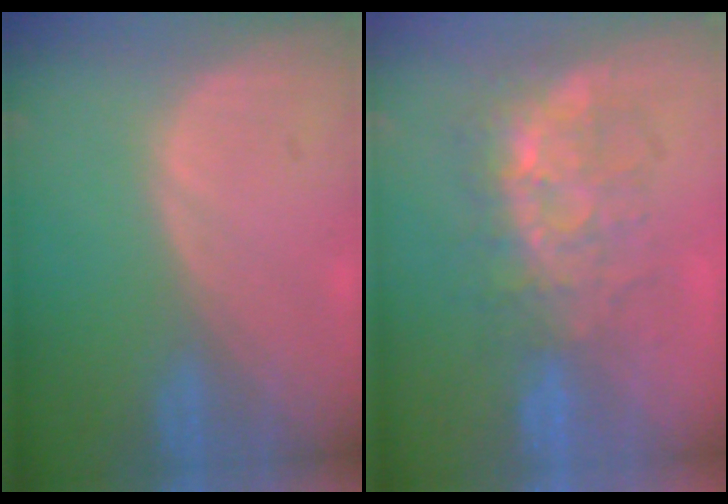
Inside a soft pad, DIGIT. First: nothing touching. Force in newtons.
{"total": 8.8, "press": 7.5, "slide": 4.5}